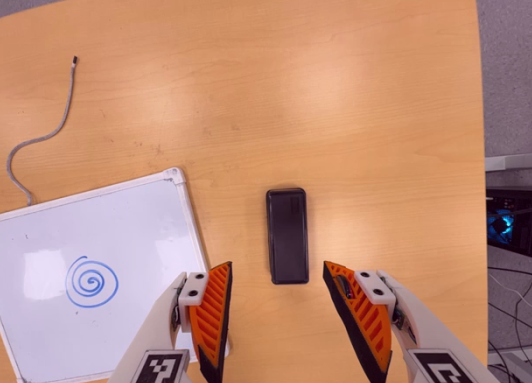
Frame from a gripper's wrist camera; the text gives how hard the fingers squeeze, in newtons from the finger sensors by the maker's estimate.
{"total": 0.0}